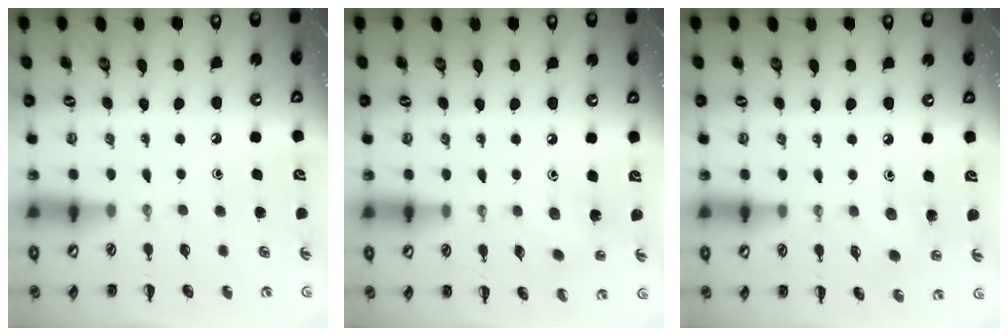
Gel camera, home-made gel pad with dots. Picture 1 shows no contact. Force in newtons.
{"total": 3.1, "press": 3.0, "slide": 0.7}
{"total": 4.0, "press": 3.8, "slide": 1.0}